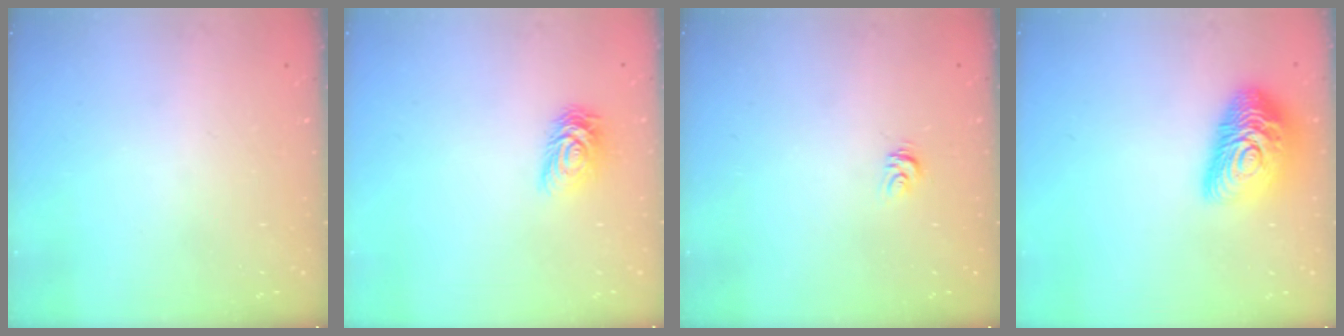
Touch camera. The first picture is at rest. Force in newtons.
{"total": 5.6, "press": 5.6, "slide": 0.1}
{"total": 3.5, "press": 3.5, "slide": 0.1}
{"total": 16.3, "press": 16.2, "slide": 0.8}